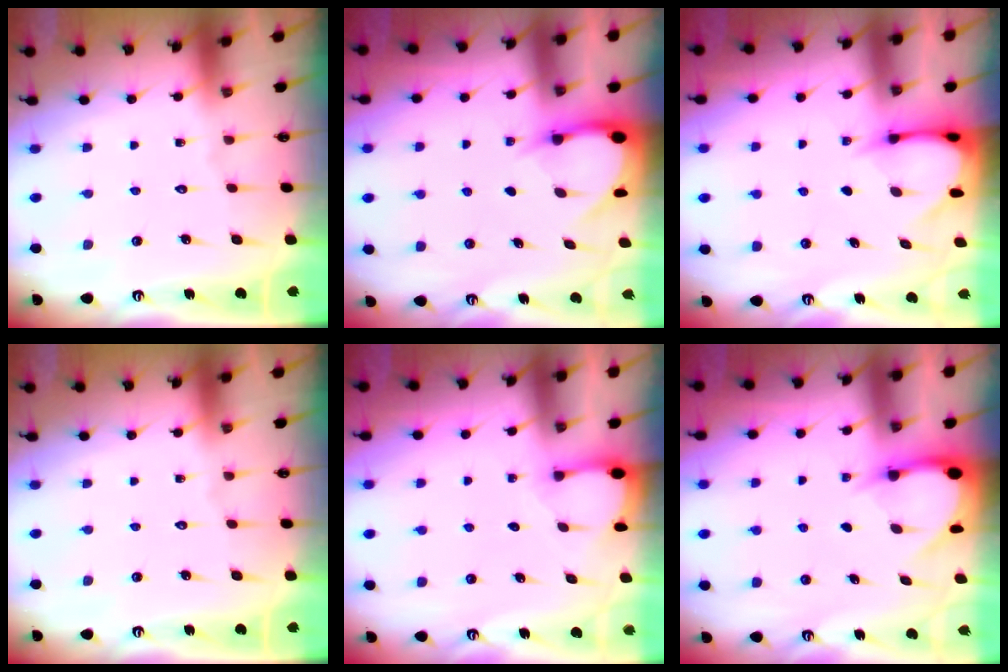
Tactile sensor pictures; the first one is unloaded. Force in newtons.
{"total": 3.5, "press": 3.5, "slide": 0.2}
{"total": 3.7, "press": 3.7, "slide": 0.4}
{"total": 0.0}
{"total": 2.7, "press": 2.7, "slide": 0.3}
{"total": 3.5, "press": 3.5, "slide": 0.2}